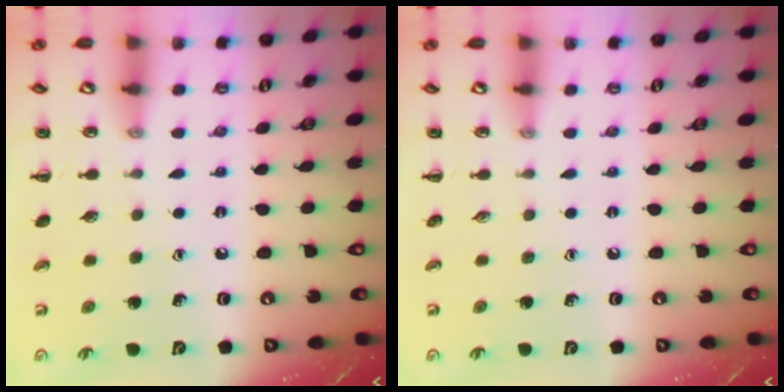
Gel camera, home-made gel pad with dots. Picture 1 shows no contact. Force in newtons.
{"total": 0.0}